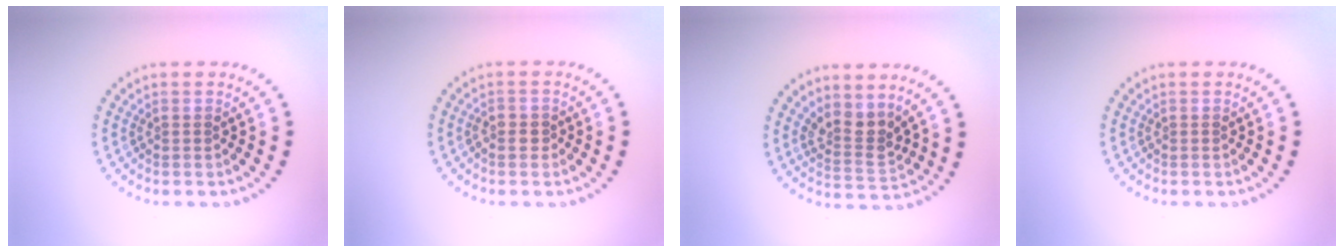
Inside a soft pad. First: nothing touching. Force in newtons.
{"total": 1.0, "press": 0.9, "slide": 0.4}
{"total": 2.7, "press": 2.2, "slide": 1.7}
{"total": 0.0}